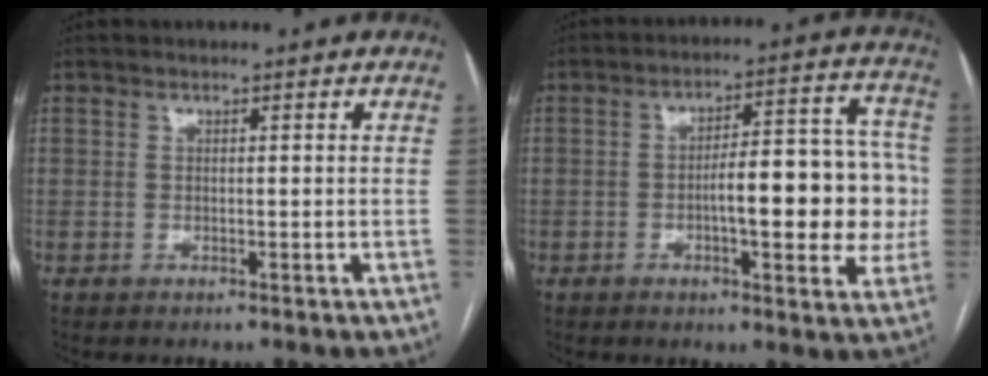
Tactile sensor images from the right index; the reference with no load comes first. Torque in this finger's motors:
{"motor_torque": [1.80, -0.33, 0.86, 0.13]}